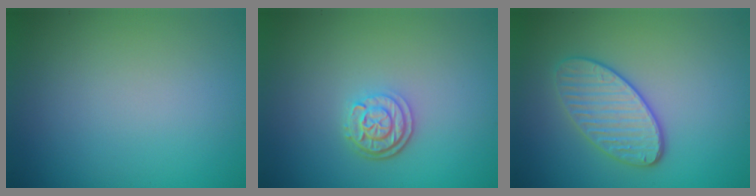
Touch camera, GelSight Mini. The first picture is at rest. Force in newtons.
{"total": 2.8, "press": 2.3, "slide": 1.6}
{"total": 3.4, "press": 3.2, "slide": 1.2}